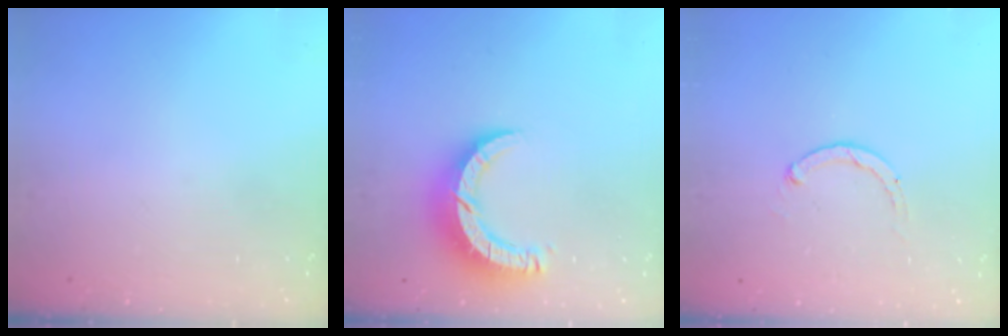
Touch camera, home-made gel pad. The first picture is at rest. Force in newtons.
{"total": 9.3, "press": 9.2, "slide": 0.9}
{"total": 1.8, "press": 1.7, "slide": 0.5}